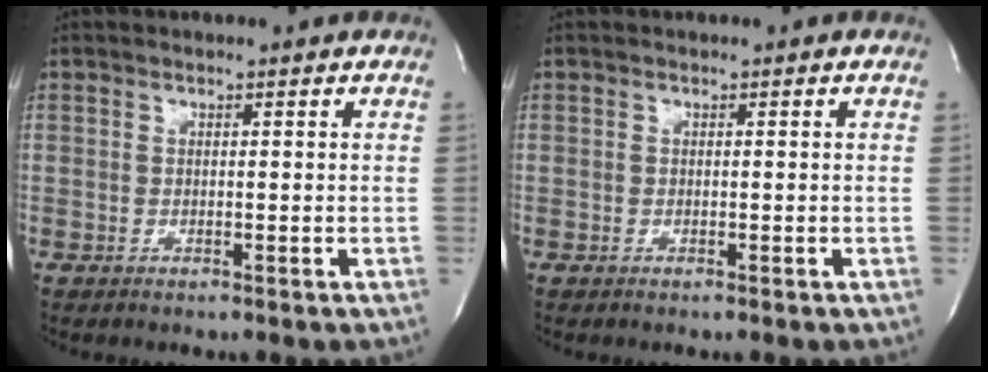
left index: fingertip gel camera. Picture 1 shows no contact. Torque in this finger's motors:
{"motor_torque": [0.00, 0.00, 0.00, 0.00]}